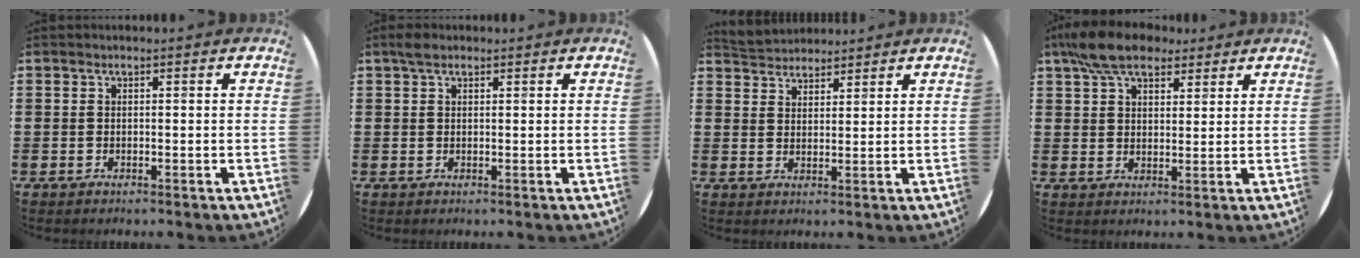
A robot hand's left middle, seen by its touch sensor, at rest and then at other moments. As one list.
[{"total": 1.8, "force": [1.3, 0.9, 0.8], "torque": [-0.010, 0.003, 0.022]}, {"total": 3.3, "force": [3.2, 0.8, -0.3], "torque": [-0.003, -0.007, 0.062]}, {"total": 7.6, "force": [5.9, 3.6, 3.1], "torque": [-0.074, -0.003, 0.111]}]